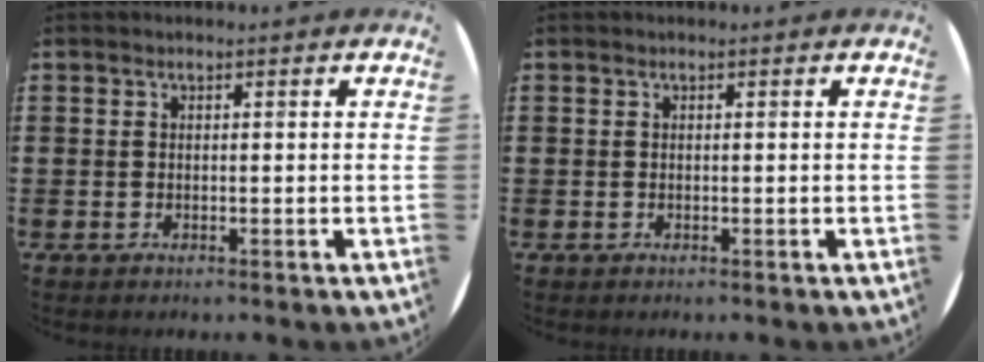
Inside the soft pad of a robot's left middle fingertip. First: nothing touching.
{"total": 0.0}